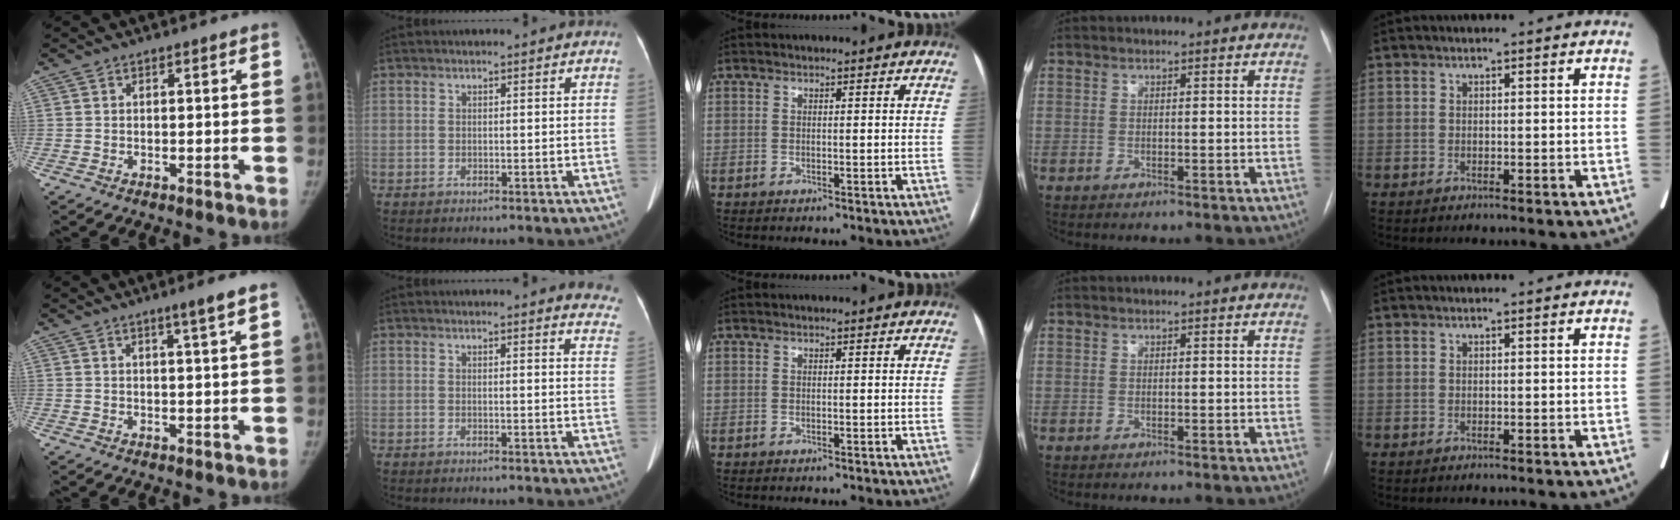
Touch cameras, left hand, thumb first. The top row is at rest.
{"thumb": {"total": 3.7, "force": [2.2, -0.5, 2.9], "torque": [-0.048, -0.014, 0.037]}, "index": {"total": 7.4, "force": [7.2, 1.0, 1.0], "torque": [0.019, -0.039, 0.039]}}